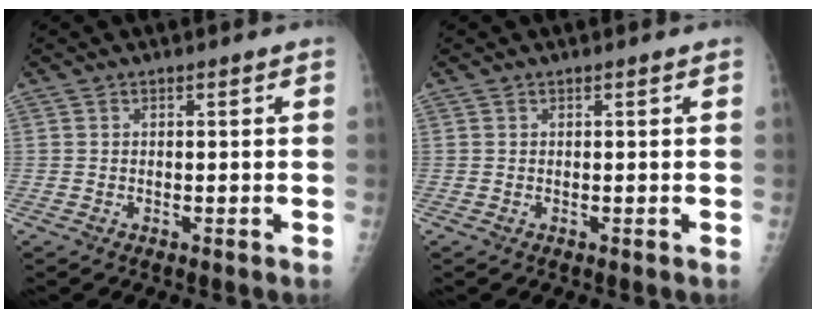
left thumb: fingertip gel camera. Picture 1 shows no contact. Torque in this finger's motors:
{"motor_torque": [-0.05, -0.02, -0.22, -0.21, 0.00]}